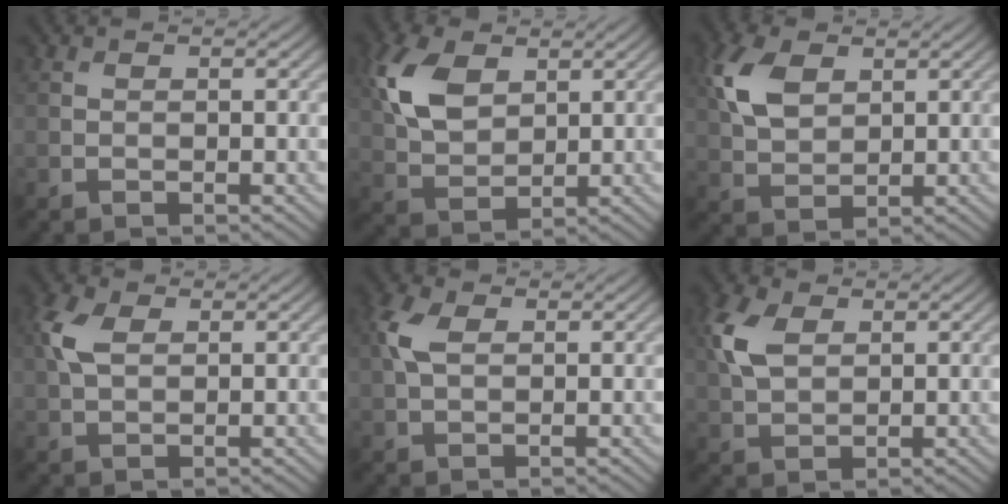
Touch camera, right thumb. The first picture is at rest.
{"total": 8.1, "force": [3.1, 5.0, 5.6], "torque": [-0.142, 0.008, 0.062]}
{"total": 6.8, "force": [2.7, 4.2, 4.7], "torque": [-0.120, 0.007, 0.053]}
{"total": 4.3, "force": [1.3, 2.6, 3.2], "torque": [-0.087, 0.009, 0.022]}
{"total": 3.8, "force": [1.1, 2.2, 2.9], "torque": [-0.082, 0.010, 0.018]}
{"total": 5.8, "force": [2.1, 3.6, 4.1], "torque": [-0.110, 0.009, 0.038]}